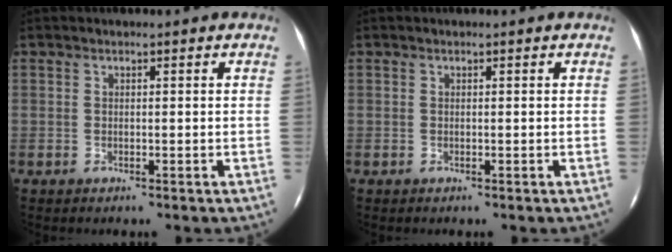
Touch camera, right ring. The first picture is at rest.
{"total": 0.0}